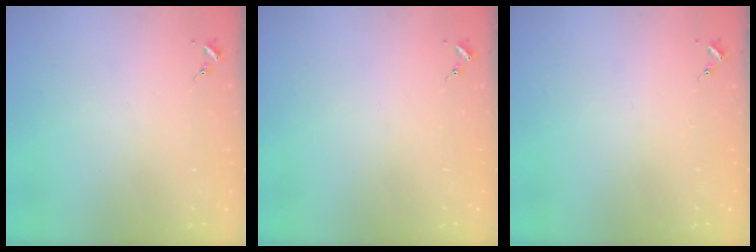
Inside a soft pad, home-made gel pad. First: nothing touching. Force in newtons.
{"total": 0.0}
{"total": 0.0}